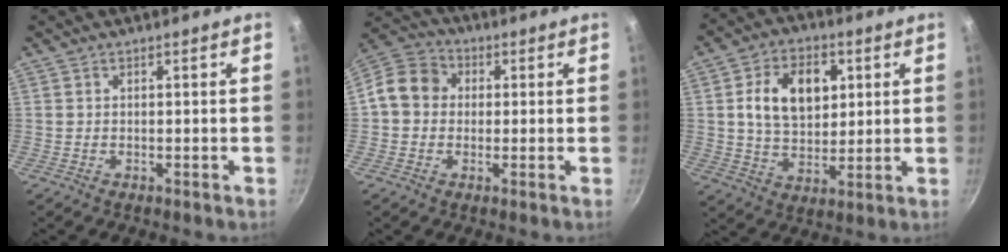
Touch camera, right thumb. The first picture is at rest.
{"total": 9.2, "force": [0.4, 7.9, 4.6], "torque": [-0.059, 0.026, -0.016]}
{"total": 13.4, "force": [3.2, 9.2, 9.2], "torque": [-0.124, -0.004, 0.051]}